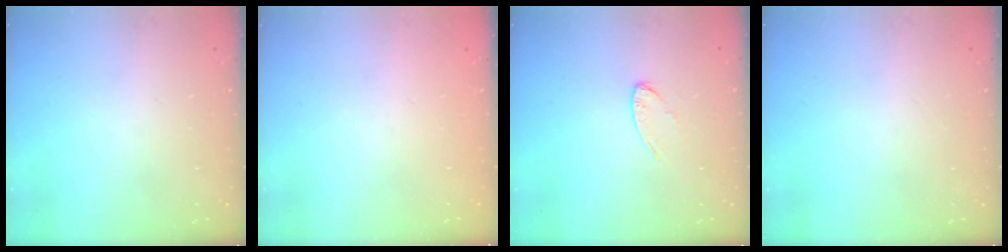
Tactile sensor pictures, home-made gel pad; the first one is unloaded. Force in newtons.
{"total": 0.0}
{"total": 6.7, "press": 6.7, "slide": 0.5}
{"total": 0.0}